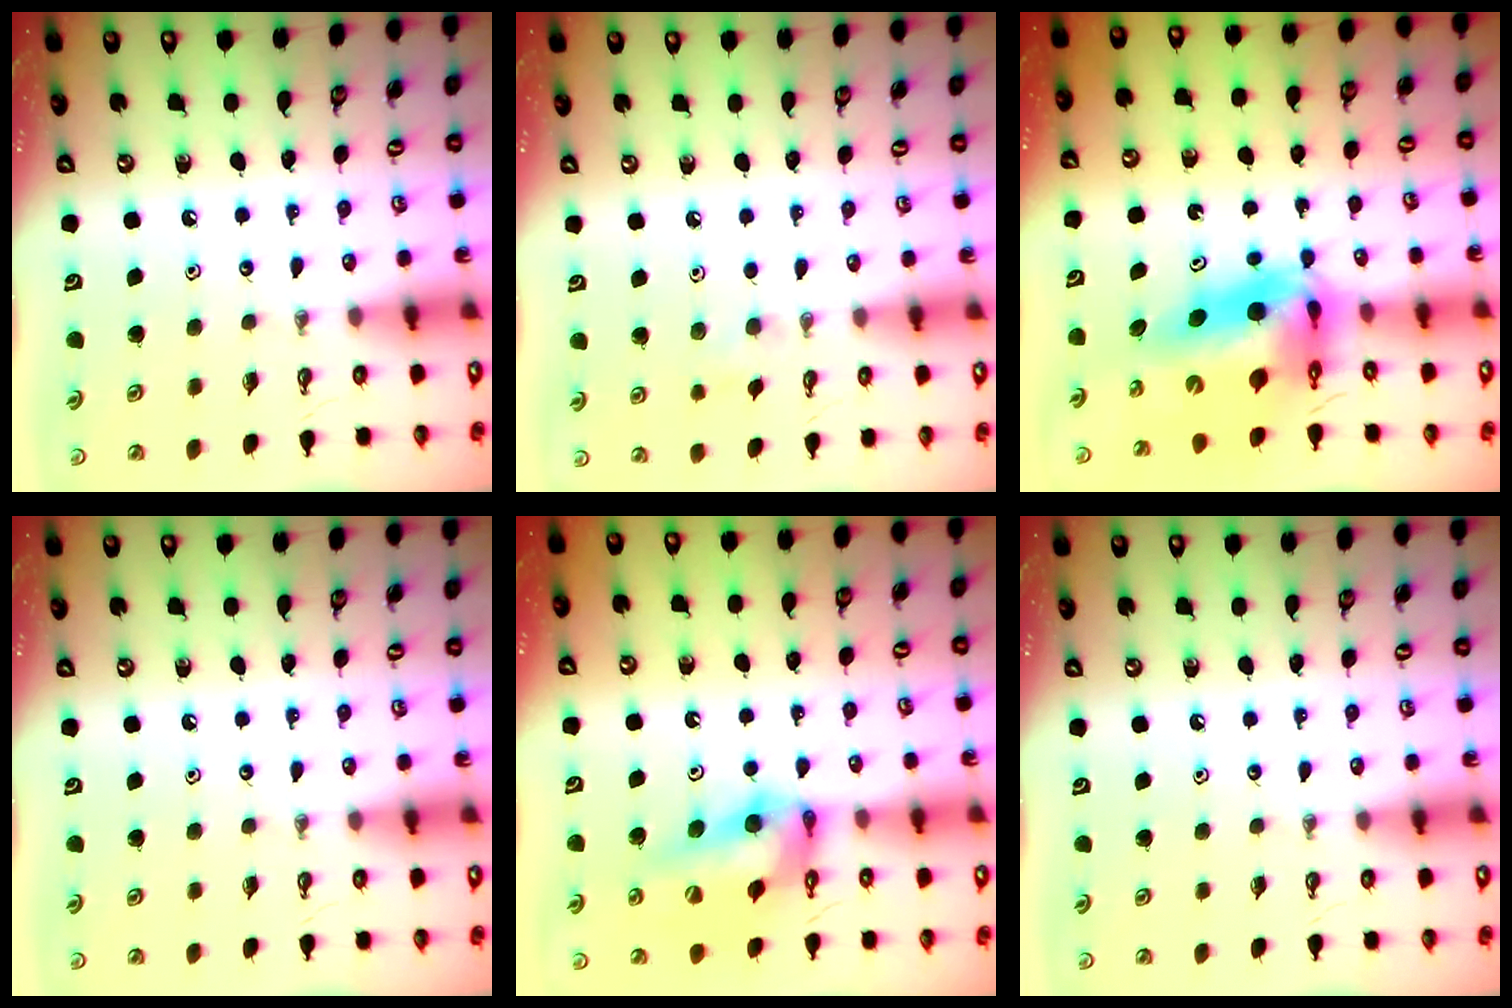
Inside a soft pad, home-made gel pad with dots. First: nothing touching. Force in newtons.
{"total": 5.8, "press": 5.7, "slide": 1.0}
{"total": 14.0, "press": 13.6, "slide": 3.6}
{"total": 0.0}
{"total": 13.5, "press": 13.0, "slide": 3.6}
{"total": 0.0}